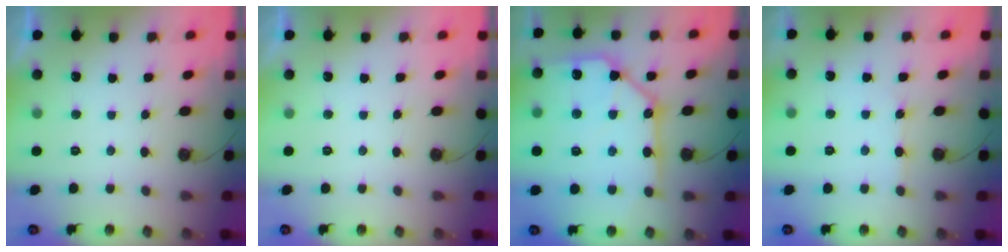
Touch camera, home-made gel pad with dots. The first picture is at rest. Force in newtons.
{"total": 0.0}
{"total": 19.6, "press": 19.4, "slide": 2.4}
{"total": 4.4, "press": 4.4, "slide": 0.5}